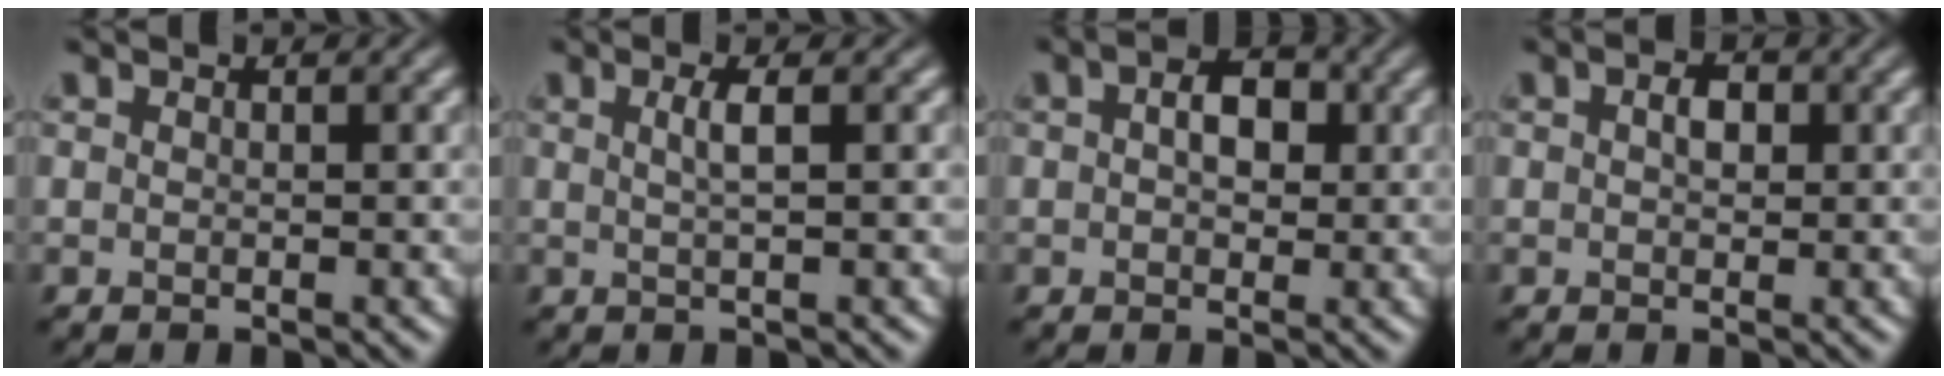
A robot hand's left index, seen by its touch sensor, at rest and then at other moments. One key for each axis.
{"total": 2.0, "fx": 0.4, "fy": 0.5, "fz": 1.9, "tx": -0.032, "ty": 0.003, "tz": 0.004}
{"total": 3.3, "fx": 0.7, "fy": 2.0, "fz": 2.5, "tx": -0.039, "ty": 0.007, "tz": 0.005}
{"total": 1.8, "fx": 0.4, "fy": 1.1, "fz": 1.4, "tx": -0.024, "ty": 0.004, "tz": 0.002}